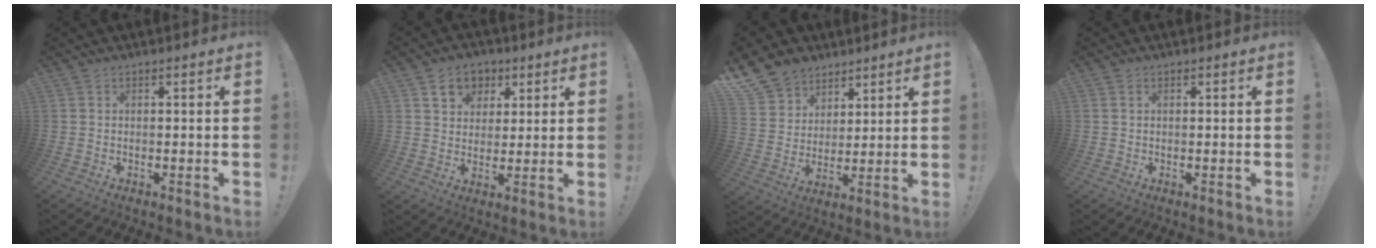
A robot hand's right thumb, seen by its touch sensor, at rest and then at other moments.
{"total": 9.4, "force": [4.6, 7.4, 3.3], "torque": [-0.044, -0.018, 0.090]}
{"total": 11.1, "force": [7.4, 7.9, 2.2], "torque": [-0.041, -0.055, 0.151]}
{"total": 0.8, "force": [0.4, 0.7, 0.3], "torque": [-0.004, 0.001, 0.006]}